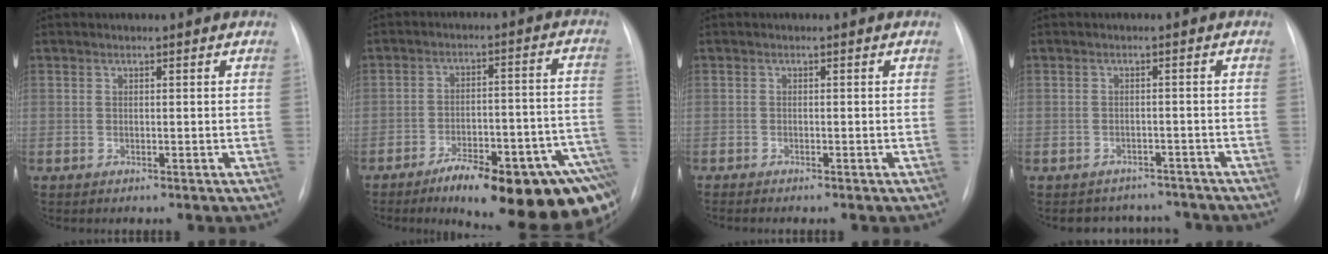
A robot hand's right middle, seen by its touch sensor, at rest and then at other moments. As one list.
[{"total": 22.8, "force": [-15.5, 5.2, 15.9], "torque": [-0.113, 0.031, -0.207]}, {"total": 2.2, "force": [-1.8, 0.4, 1.2], "torque": [-0.018, -0.005, -0.019]}, {"total": 5.8, "force": [-5.2, 2.6, -0.4], "torque": [0.012, 0.019, -0.062]}]